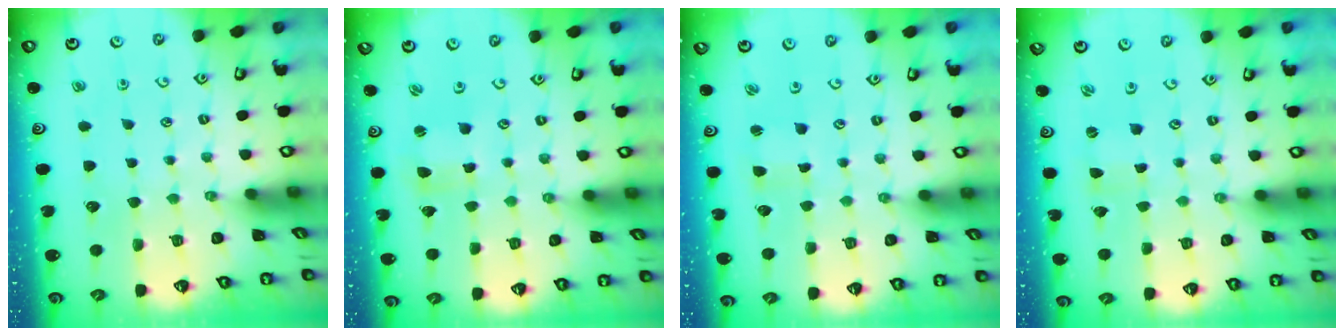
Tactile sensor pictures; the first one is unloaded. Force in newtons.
{"total": 3.0, "press": 2.9, "slide": 0.4}
{"total": 1.3, "press": 1.3, "slide": 0.3}
{"total": 1.0, "press": 1.0, "slide": 0.1}